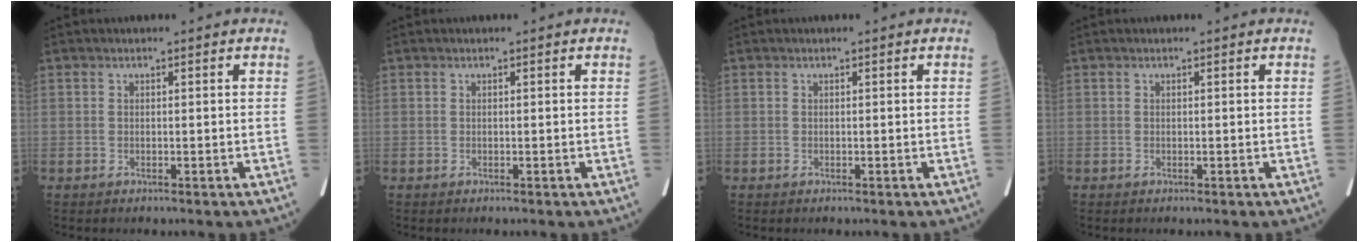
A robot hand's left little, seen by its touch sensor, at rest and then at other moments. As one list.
[{"total": 0.0}, {"total": 0.0}, {"total": 0.0}]